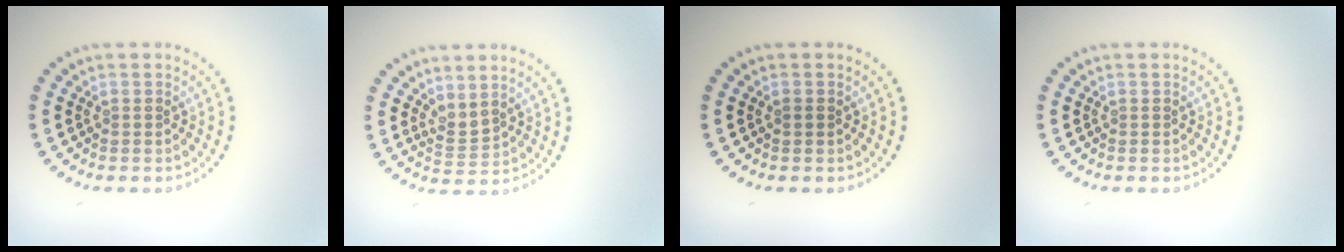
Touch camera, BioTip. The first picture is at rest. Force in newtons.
{"total": 1.6, "press": 1.1, "slide": 1.1}
{"total": 0.7, "press": 0.7, "slide": 0.2}
{"total": 0.0}